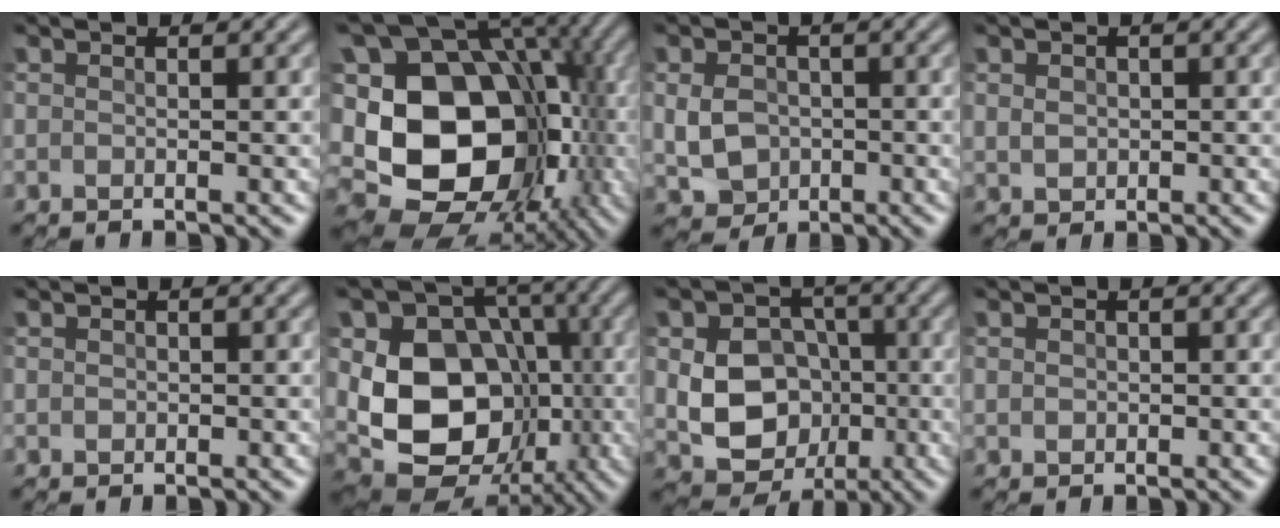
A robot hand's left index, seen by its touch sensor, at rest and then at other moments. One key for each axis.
{"total": 19.0, "fx": -2.5, "fy": 14.1, "fz": 12.5, "tx": -0.212, "ty": -0.010, "tz": -0.026}
{"total": 4.1, "fx": -0.7, "fy": 3.3, "fz": 2.3, "tx": -0.051, "ty": -0.009, "tz": -0.012}
{"total": 1.9, "fx": 0.2, "fy": 1.6, "fz": 1.0, "tx": -0.025, "ty": 0.000, "tz": 0.005}
{"total": 0.6, "fx": 0.1, "fy": 0.6, "fz": 0.2, "tx": -0.004, "ty": -0.004, "tz": 0.003}
{"total": 12.8, "fx": -1.0, "fy": 10.0, "fz": 7.9, "tx": -0.131, "ty": -0.025, "tz": -0.018}
{"total": 8.8, "fx": -1.0, "fy": 7.2, "fz": 5.0, "tx": -0.072, "ty": -0.021, "tz": -0.022}
{"total": 0.9, "fx": 0.1, "fy": 0.8, "fz": 0.4, "tx": -0.007, "ty": -0.005, "tz": 0.005}